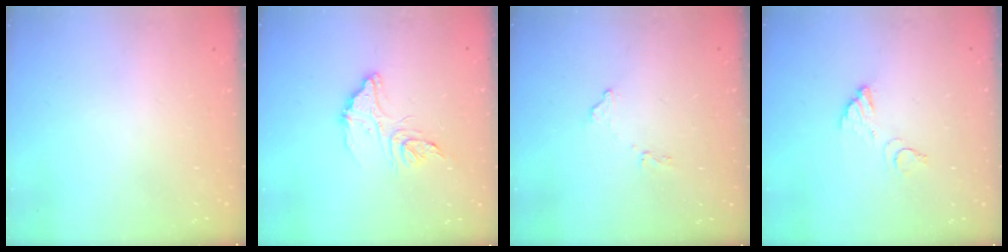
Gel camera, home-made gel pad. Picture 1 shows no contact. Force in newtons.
{"total": 13.1, "press": 13.1, "slide": 0.5}
{"total": 8.0, "press": 8.0, "slide": 0.4}
{"total": 4.1, "press": 4.1, "slide": 0.2}